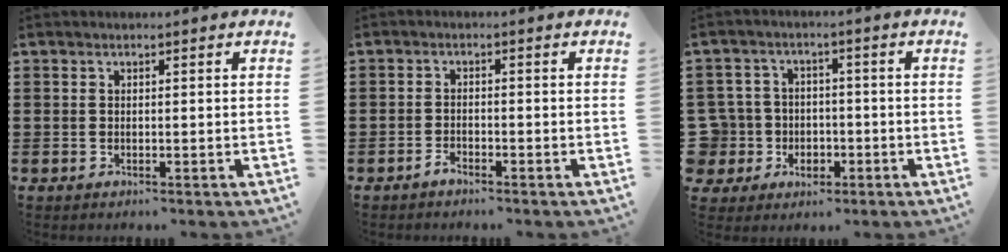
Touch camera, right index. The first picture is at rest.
{"total": 1.4, "force": [-1.3, 0.4, 0.5], "torque": [-0.012, -0.003, -0.025]}
{"total": 6.0, "force": [-1.4, 5.7, 1.0], "torque": [-0.061, 0.006, -0.028]}